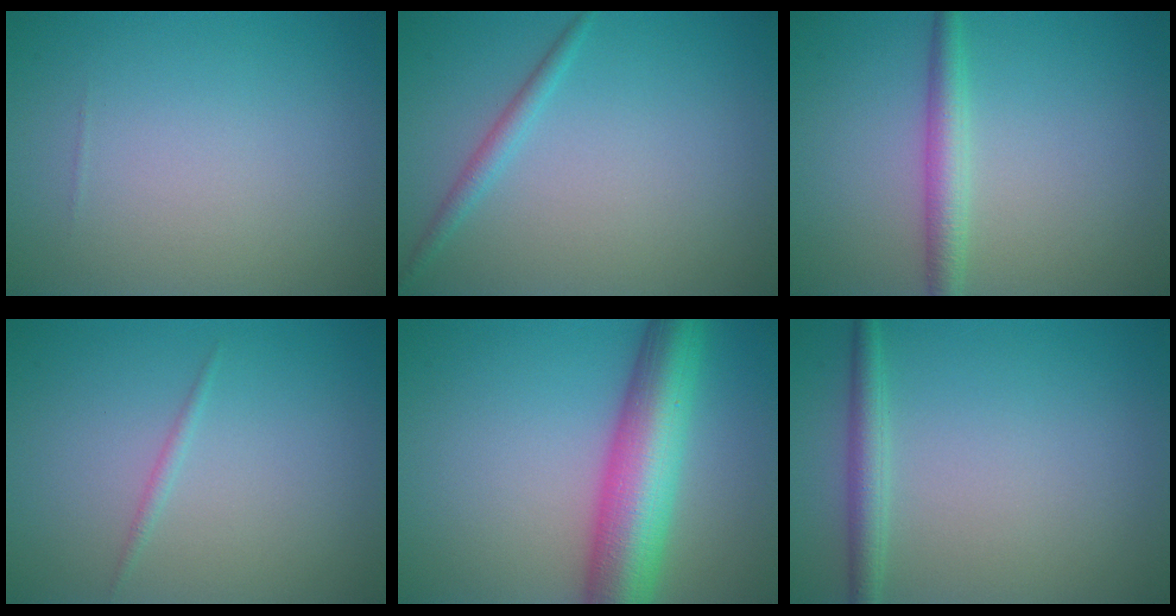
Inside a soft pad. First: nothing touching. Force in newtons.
{"total": 1.4, "press": 1.4, "slide": 0.0}
{"total": 2.7, "press": 2.7, "slide": 0.0}
{"total": 0.7, "press": 0.7, "slide": 0.1}
{"total": 9.4, "press": 9.4, "slide": 0.3}
{"total": 2.2, "press": 2.2, "slide": 0.1}